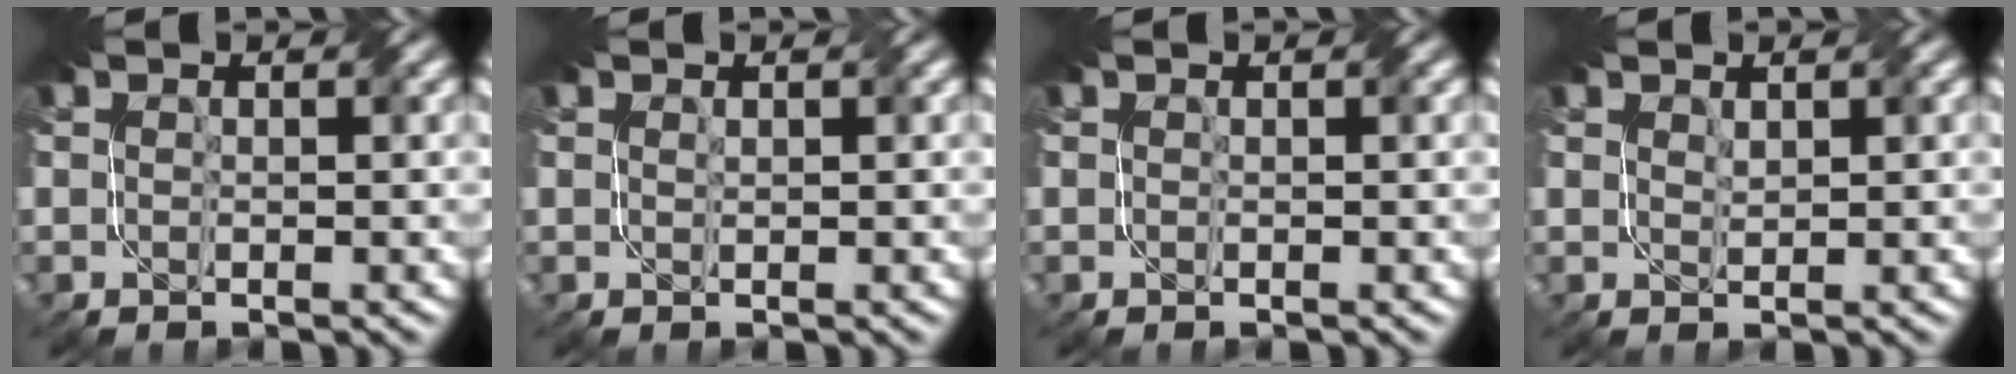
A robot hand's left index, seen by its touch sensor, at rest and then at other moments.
{"total": 0.0}
{"total": 0.7, "force": [-0.2, -0.6, -0.3], "torque": [0.006, 0.000, -0.007]}
{"total": 0.6, "force": [0.6, -0.1, 0.1], "torque": [-0.007, -0.002, 0.014]}